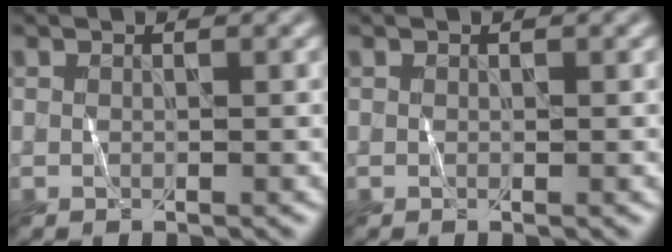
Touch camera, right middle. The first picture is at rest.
{"total": 0.0}